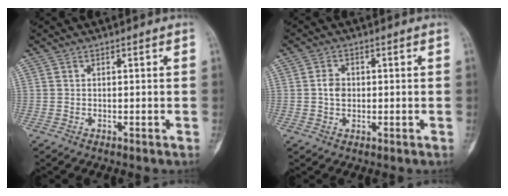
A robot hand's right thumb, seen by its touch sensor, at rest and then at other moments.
{"total": 3.1, "force": [0.1, 2.4, 2.0], "torque": [-0.028, 0.004, -0.001]}